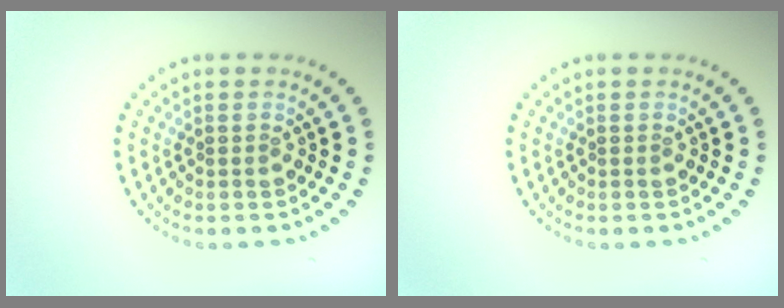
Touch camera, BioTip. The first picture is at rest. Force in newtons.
{"total": 0.0}